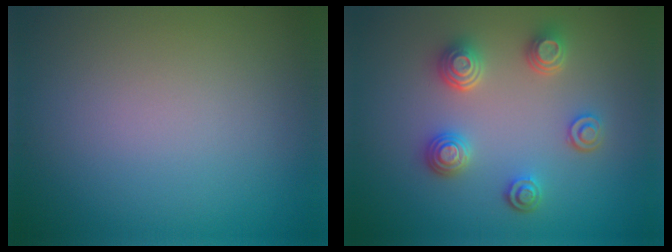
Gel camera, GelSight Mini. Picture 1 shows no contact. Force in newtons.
{"total": 3.8, "press": 3.2, "slide": 1.9}